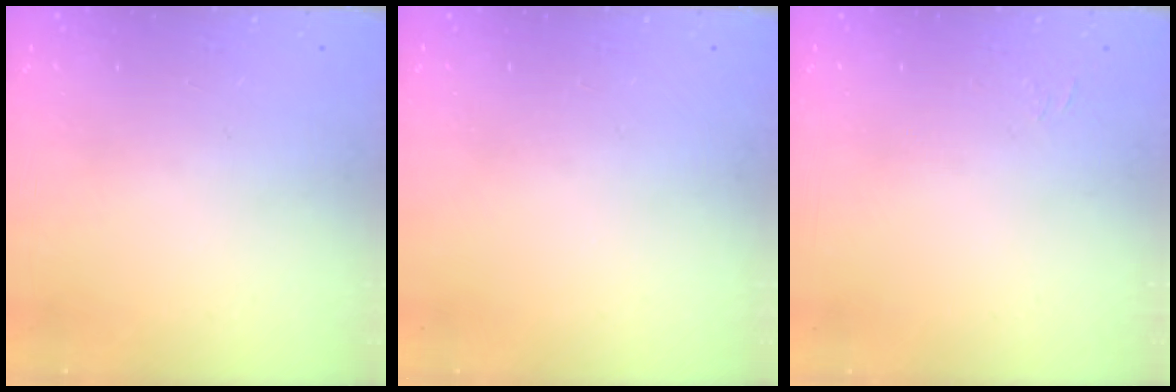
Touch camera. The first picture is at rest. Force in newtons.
{"total": 0.0}
{"total": 4.5, "press": 4.4, "slide": 0.9}